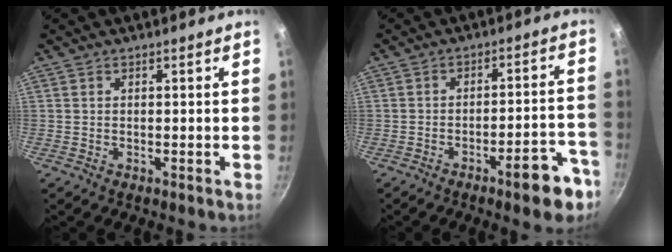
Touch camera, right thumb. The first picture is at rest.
{"total": 9.6, "force": [-5.8, 2.3, 7.3], "torque": [-0.086, 0.047, -0.076]}